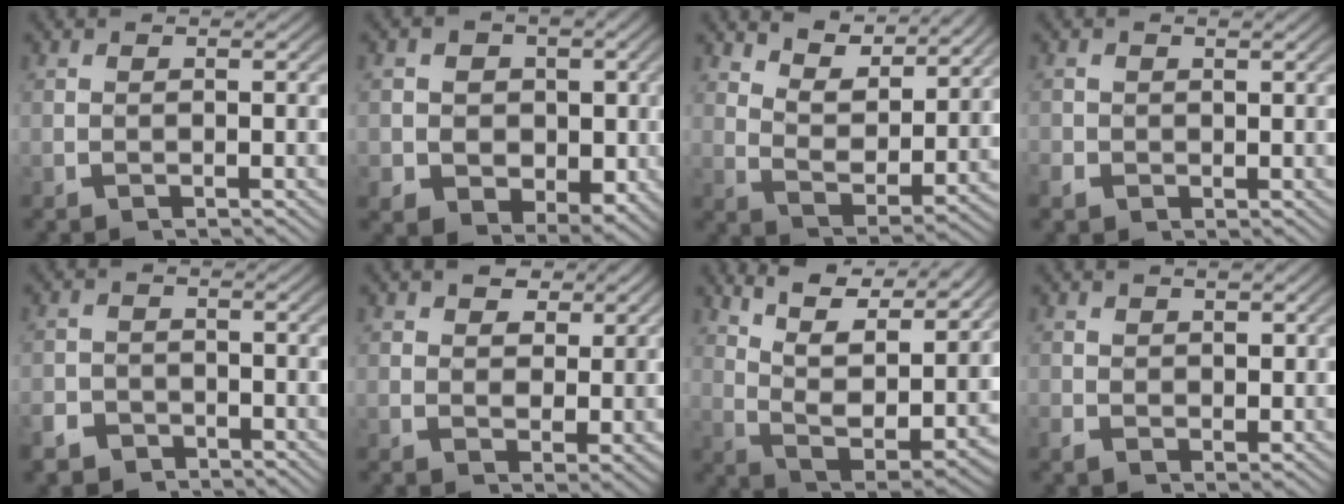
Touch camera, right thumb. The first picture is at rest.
{"total": 10.4, "force": [-0.2, 8.6, 5.8], "torque": [-0.113, -0.050, 0.009]}
{"total": 5.8, "force": [3.9, 2.3, 3.7], "torque": [-0.072, -0.010, 0.071]}
{"total": 1.2, "force": [-0.1, 1.1, 0.3], "torque": [-0.011, -0.004, -0.001]}
{"total": 3.5, "force": [-2.9, 2.0, 0.1], "torque": [0.006, -0.015, -0.050]}
{"total": 4.2, "force": [1.9, 3.0, 2.3], "torque": [-0.037, -0.023, 0.041]}
{"total": 11.1, "force": [4.1, 5.8, 8.5], "torque": [-0.159, -0.026, 0.076]}
{"total": 1.5, "force": [0.5, 1.1, 0.8], "torque": [-0.016, -0.011, 0.017]}